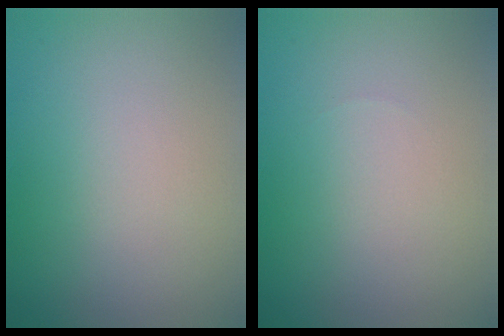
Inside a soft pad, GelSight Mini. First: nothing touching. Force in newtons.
{"total": 0.0}